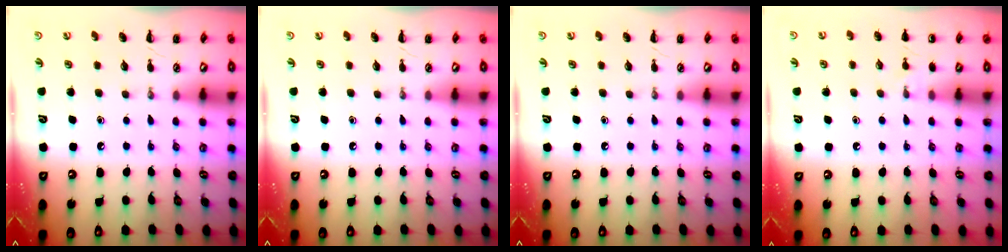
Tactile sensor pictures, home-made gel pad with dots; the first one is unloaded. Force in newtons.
{"total": 0.0}
{"total": 0.0}
{"total": 5.2, "press": 4.9, "slide": 1.6}